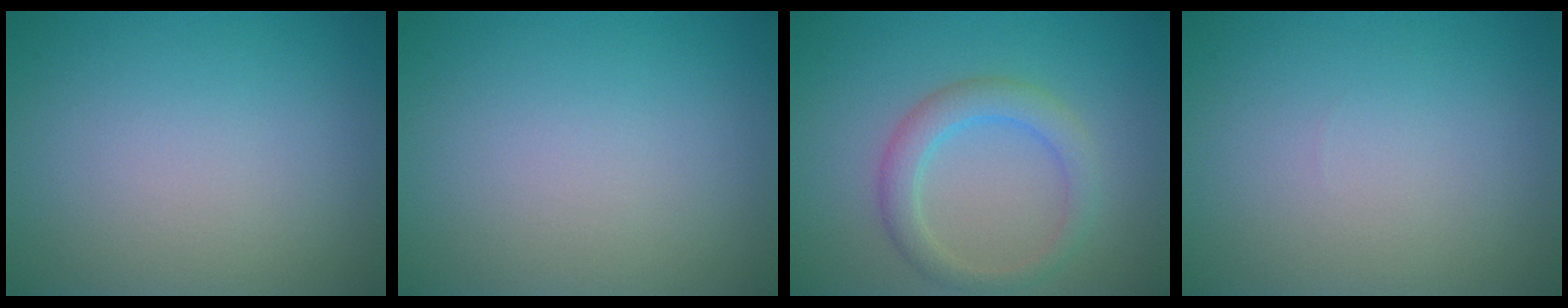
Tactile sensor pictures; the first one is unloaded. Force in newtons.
{"total": 0.0}
{"total": 3.1, "press": 3.1, "slide": 0.1}
{"total": 0.0}